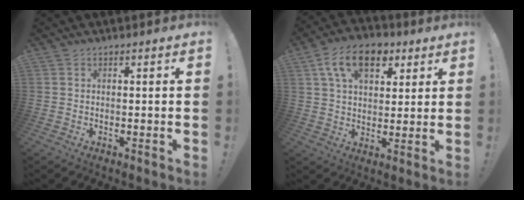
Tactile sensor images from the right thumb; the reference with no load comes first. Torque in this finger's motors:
{"motor_torque": [1.10, 2.92, 0.80, 0.07, 0.07]}